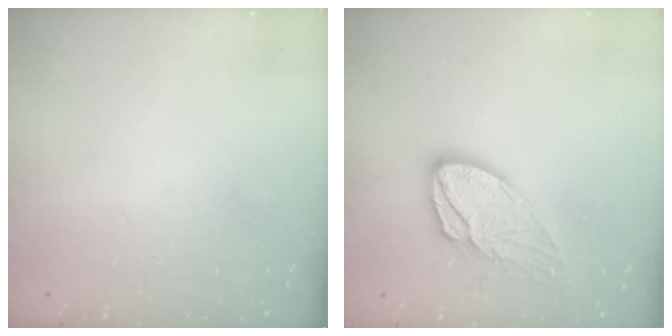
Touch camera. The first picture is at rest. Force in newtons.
{"total": 13.8, "press": 13.8, "slide": 1.0}